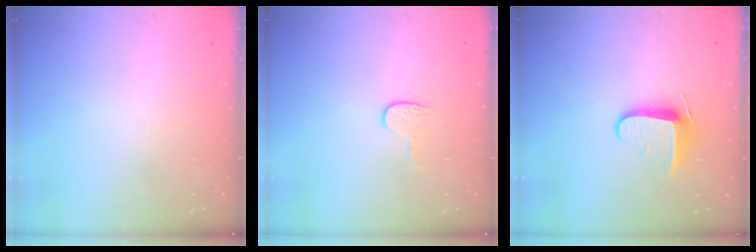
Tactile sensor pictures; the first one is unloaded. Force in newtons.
{"total": 3.8, "press": 3.8, "slide": 0.4}
{"total": 9.3, "press": 9.2, "slide": 1.5}